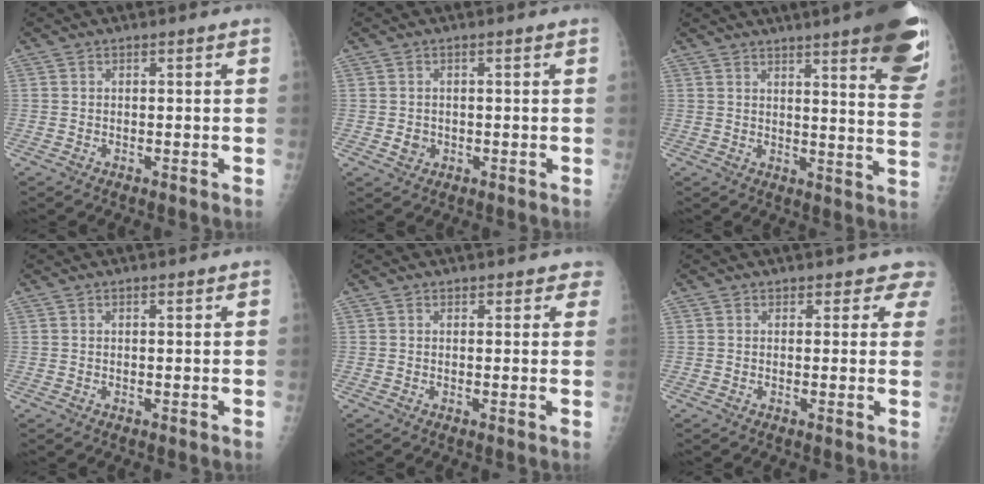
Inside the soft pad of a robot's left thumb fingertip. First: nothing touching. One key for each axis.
{"total": 2.0, "fx": -0.3, "fy": 1.8, "fz": 0.8, "tx": -0.006, "ty": 0.002, "tz": 0.000}
{"total": 19.8, "fx": 12.5, "fy": 3.1, "fz": 15.0, "tx": -0.170, "ty": -0.054, "tz": 0.145}
{"total": 0.8, "fx": 0.6, "fy": 0.3, "fz": 0.5, "tx": -0.010, "ty": -0.002, "tz": 0.009}
{"total": 3.1, "fx": 2.7, "fy": 1.6, "fz": 0.3, "tx": 0.034, "ty": -0.009, "tz": 0.017}
{"total": 4.0, "fx": 3.5, "fy": 1.9, "fz": -0.2, "tx": 0.041, "ty": -0.019, "tz": 0.018}